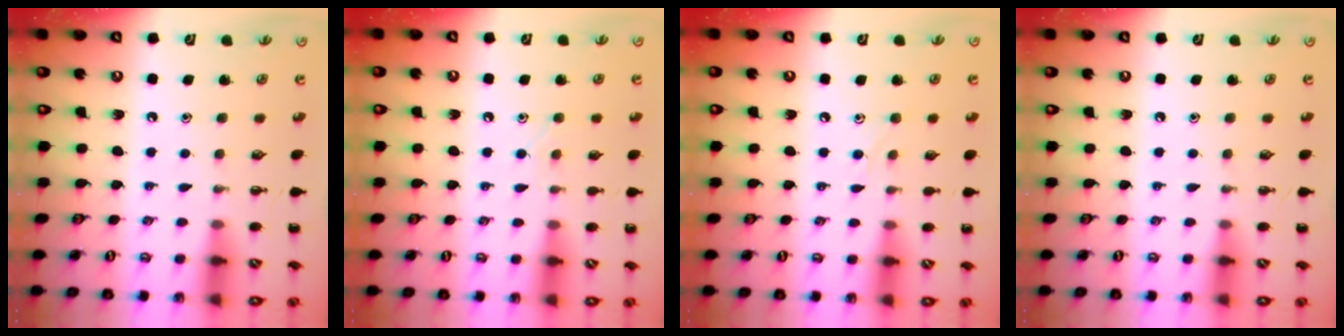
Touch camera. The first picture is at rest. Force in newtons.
{"total": 5.3, "press": 5.1, "slide": 1.1}
{"total": 4.0, "press": 3.7, "slide": 1.4}
{"total": 0.0}